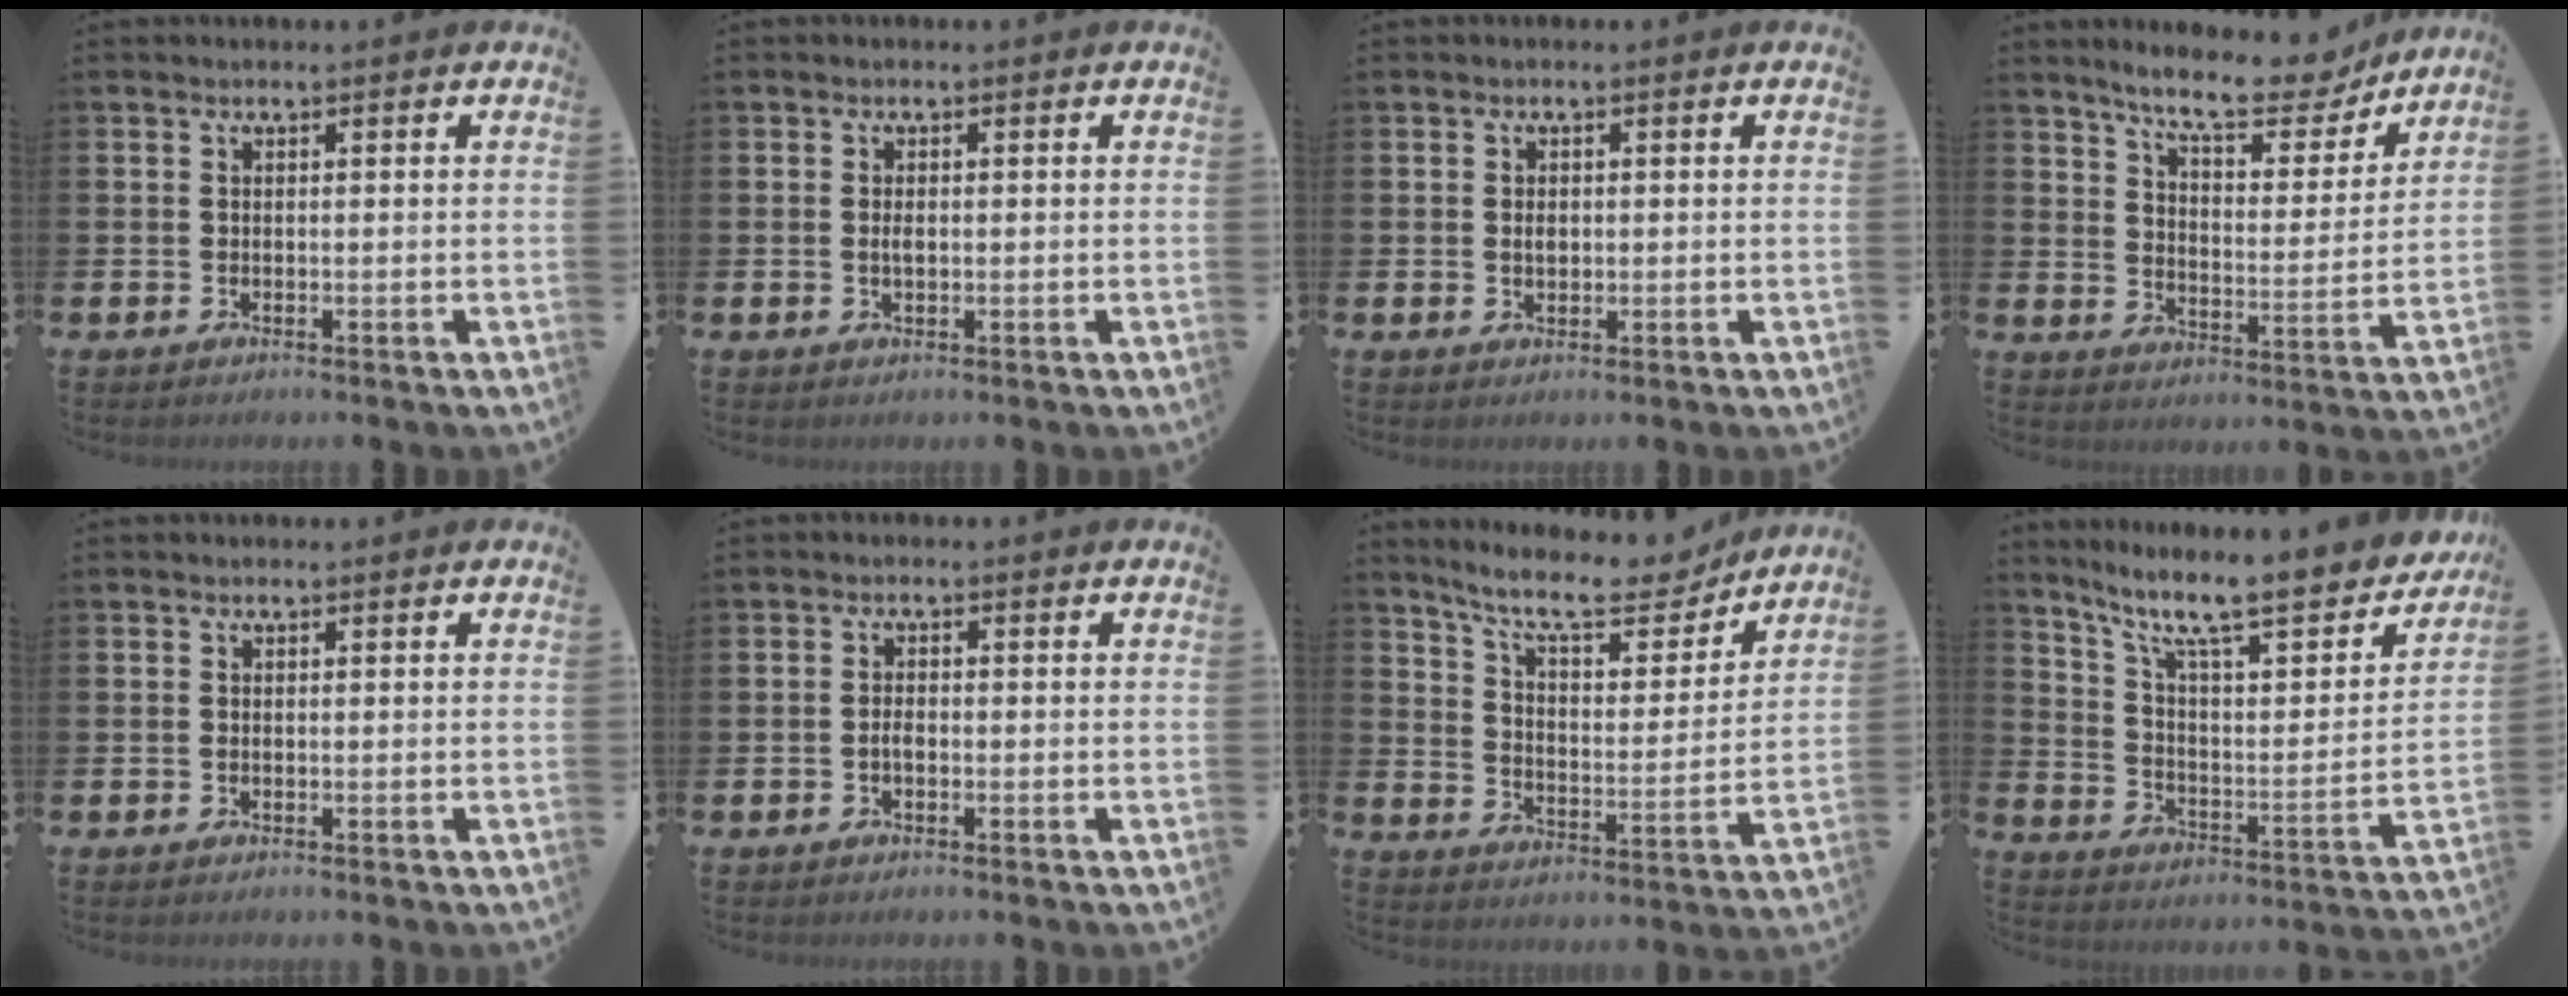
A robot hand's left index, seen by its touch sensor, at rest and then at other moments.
{"total": 1.2, "force": [0.0, 0.6, 1.1], "torque": [-0.021, 0.004, -0.002]}
{"total": 1.4, "force": [0.1, 0.9, 1.0], "torque": [-0.012, 0.004, -0.001]}
{"total": 9.9, "force": [8.9, 2.1, 3.6], "torque": [-0.093, -0.051, 0.157]}
{"total": 0.0}
{"total": 1.4, "force": [-0.5, 0.7, 1.1], "torque": [-0.020, 0.001, -0.010]}
{"total": 11.1, "force": [9.9, 2.6, 4.4], "torque": [-0.105, -0.060, 0.171]}
{"total": 11.8, "force": [9.5, 2.8, 6.5], "torque": [-0.141, -0.070, 0.153]}